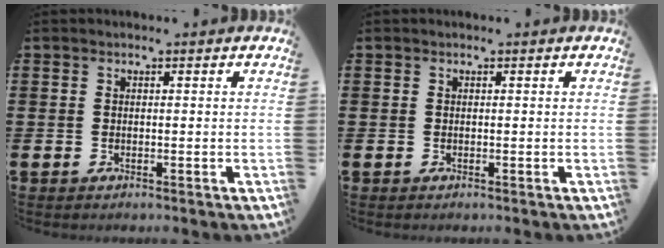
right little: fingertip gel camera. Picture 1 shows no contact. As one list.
[{"total": 0.0}]